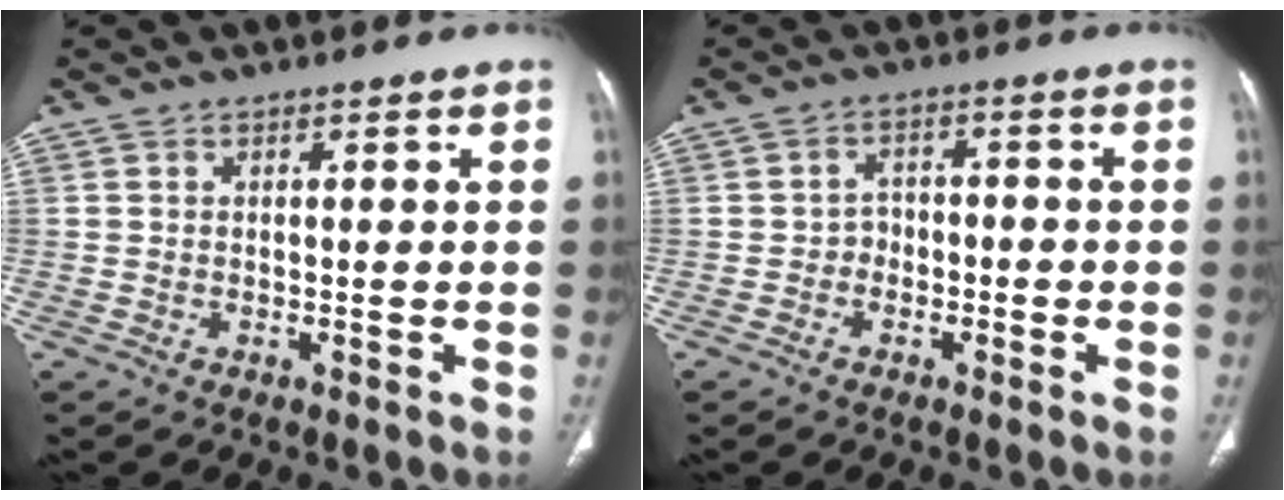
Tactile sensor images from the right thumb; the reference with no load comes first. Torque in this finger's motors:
{"motor_torque": [-0.34, 0.22, -0.20, -0.10, -0.01]}